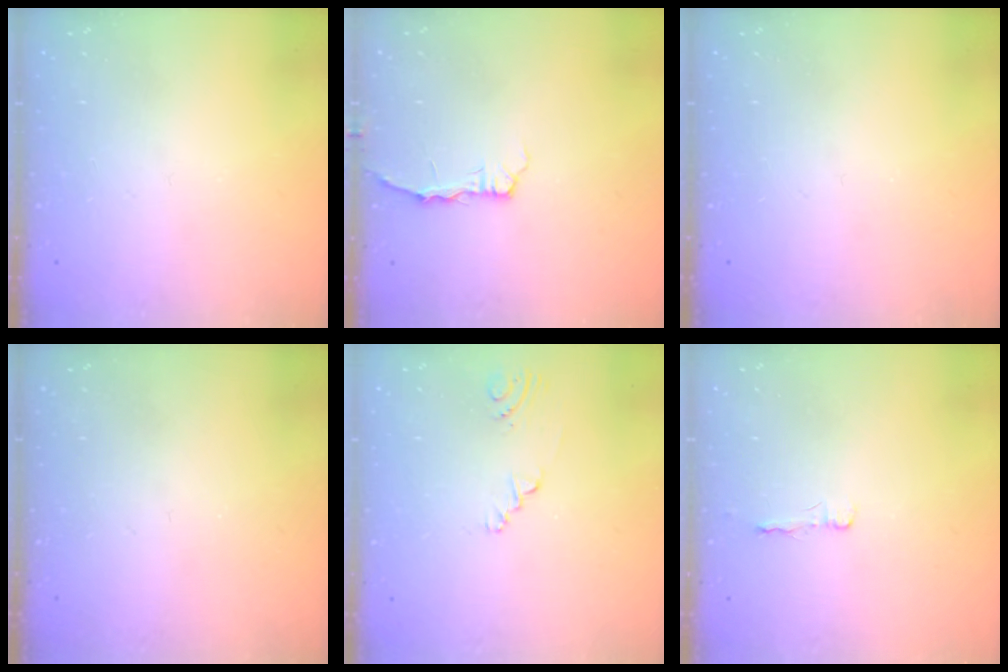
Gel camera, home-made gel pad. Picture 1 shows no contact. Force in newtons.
{"total": 2.8, "press": 2.8, "slide": 0.3}
{"total": 0.0}
{"total": 0.0}
{"total": 2.0, "press": 1.7, "slide": 1.0}
{"total": 2.2, "press": 2.2, "slide": 0.4}